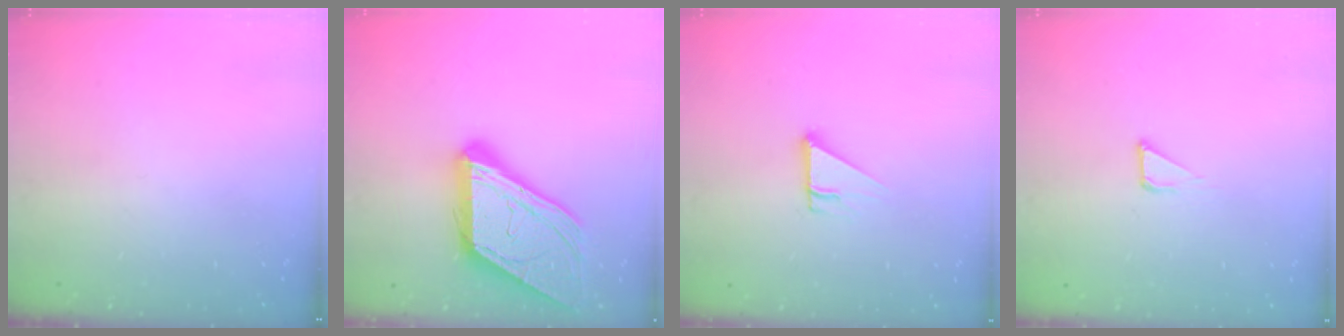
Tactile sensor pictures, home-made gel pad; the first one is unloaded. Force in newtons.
{"total": 20.1, "press": 20.1, "slide": 1.8}
{"total": 2.9, "press": 2.9, "slide": 0.1}
{"total": 2.8, "press": 2.8, "slide": 0.1}